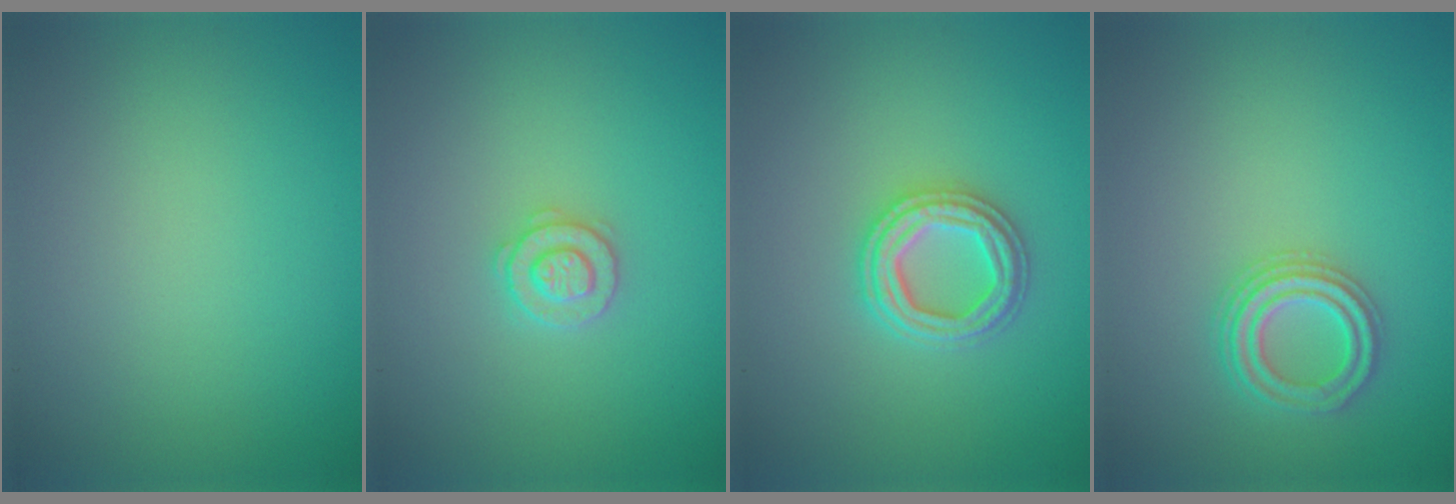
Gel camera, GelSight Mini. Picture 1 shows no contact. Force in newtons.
{"total": 2.2, "press": 2.2, "slide": 0.3}
{"total": 3.4, "press": 3.3, "slide": 0.7}
{"total": 2.9, "press": 2.9, "slide": 0.5}